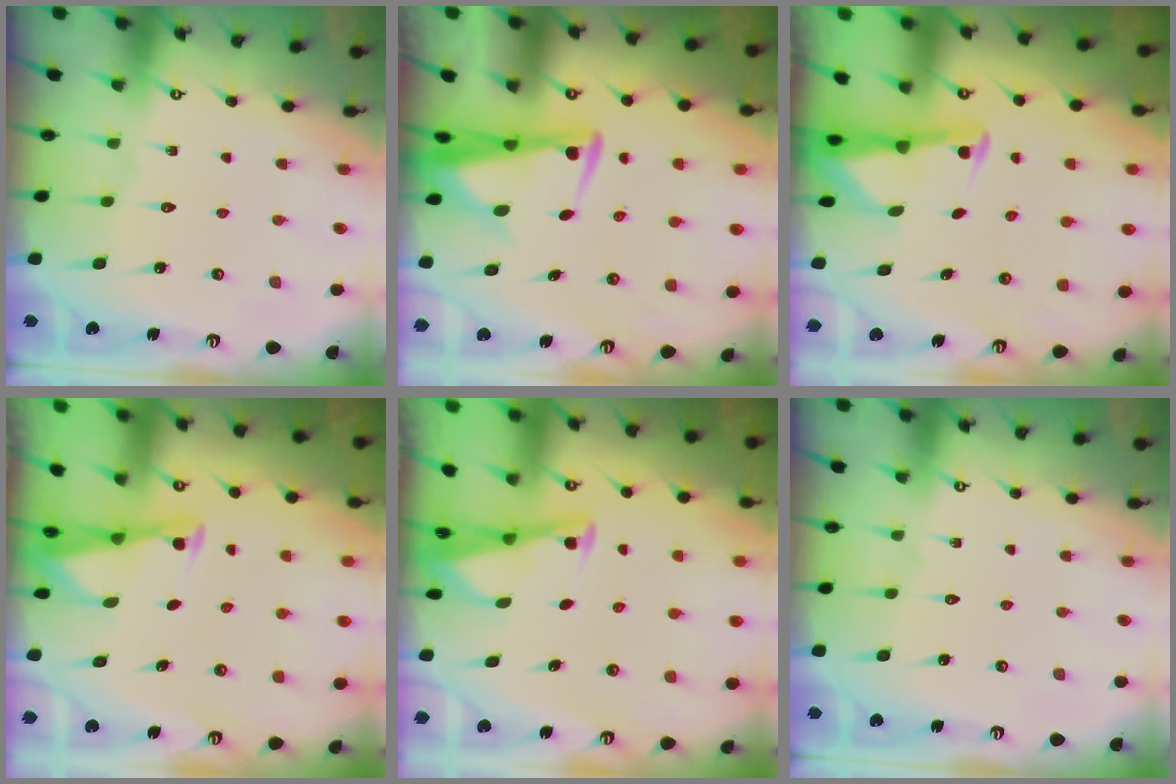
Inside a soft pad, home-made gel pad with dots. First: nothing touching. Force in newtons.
{"total": 4.0, "press": 3.8, "slide": 1.1}
{"total": 2.9, "press": 2.9, "slide": 0.3}
{"total": 2.6, "press": 2.6, "slide": 0.1}
{"total": 2.9, "press": 2.9, "slide": 0.4}
{"total": 0.0}